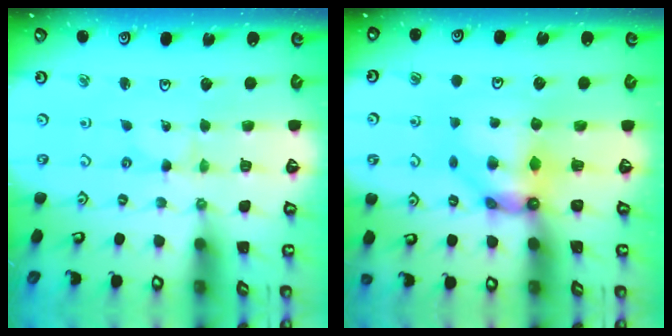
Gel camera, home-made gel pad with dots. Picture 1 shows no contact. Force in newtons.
{"total": 9.4, "press": 9.4, "slide": 0.6}